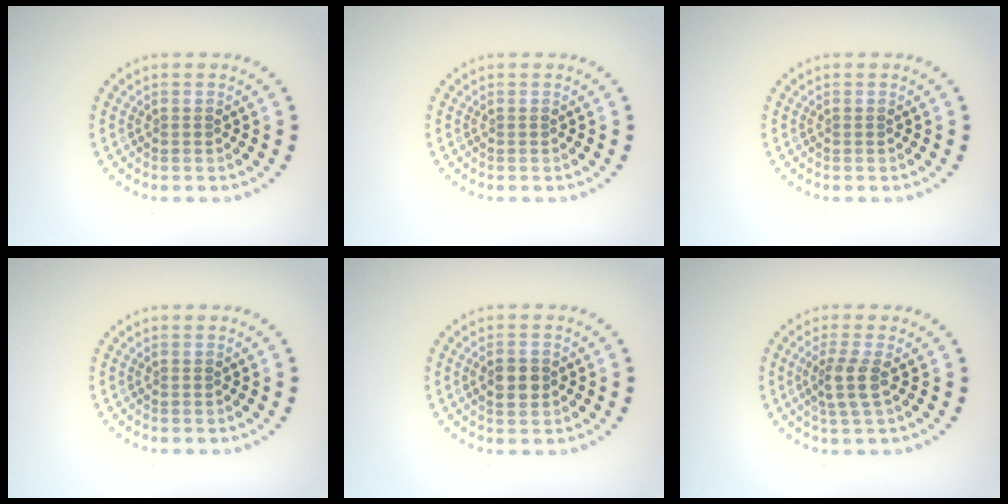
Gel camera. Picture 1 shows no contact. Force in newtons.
{"total": 0.0}
{"total": 0.0}
{"total": 0.0}
{"total": 2.8, "press": 2.8, "slide": 0.1}
{"total": 2.4, "press": 2.0, "slide": 1.4}